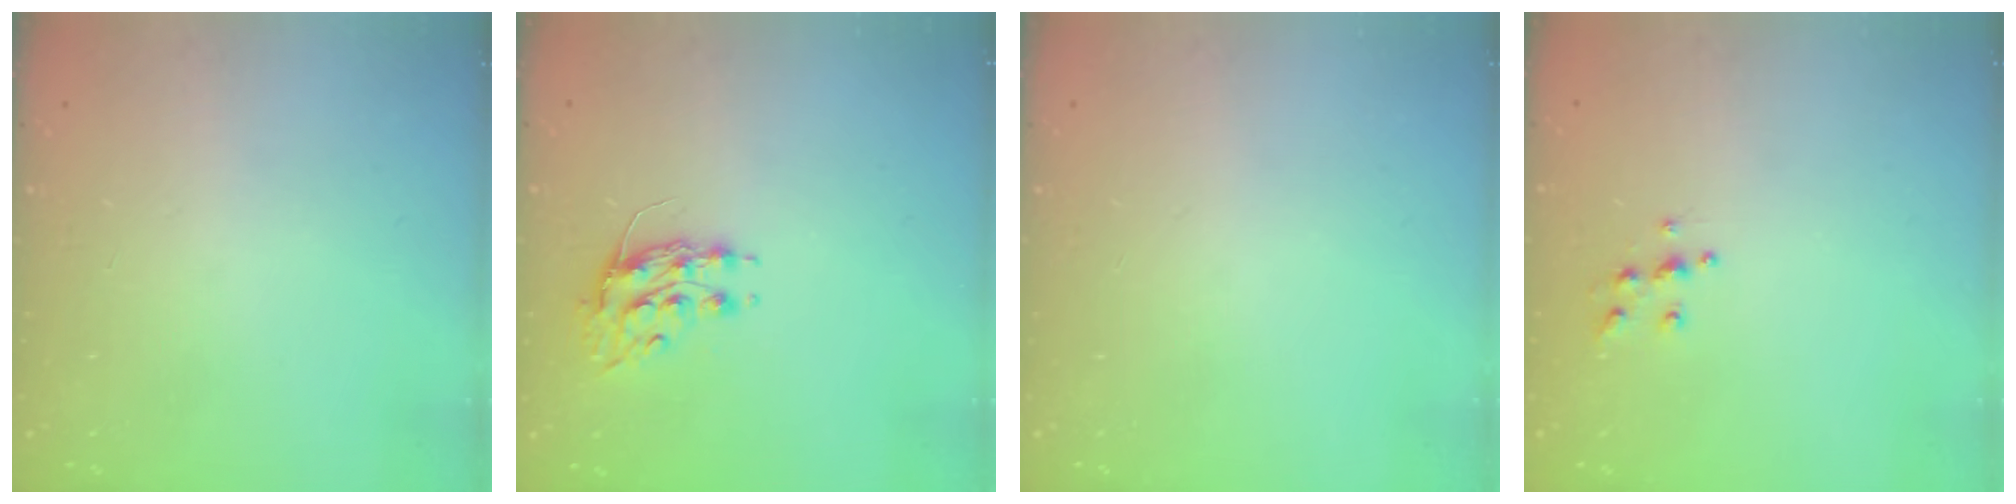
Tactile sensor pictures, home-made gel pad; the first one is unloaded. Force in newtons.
{"total": 8.1, "press": 8.1, "slide": 0.7}
{"total": 0.0}
{"total": 5.9, "press": 5.9, "slide": 0.5}